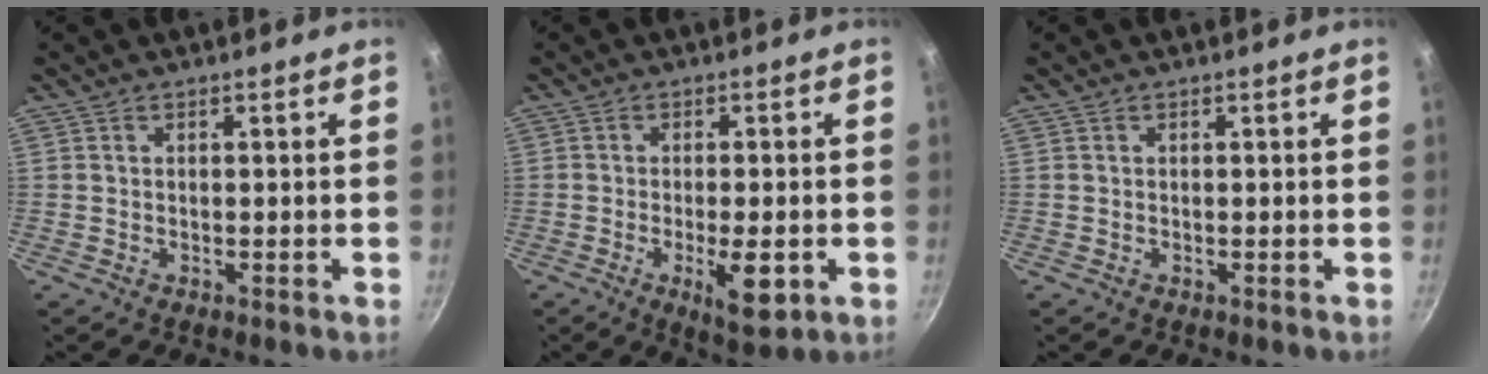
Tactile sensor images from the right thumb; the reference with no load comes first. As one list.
[{"total": 5.2, "force": [-1.5, 1.6, 4.7], "torque": [-0.069, 0.001, -0.020]}, {"total": 0.0}]